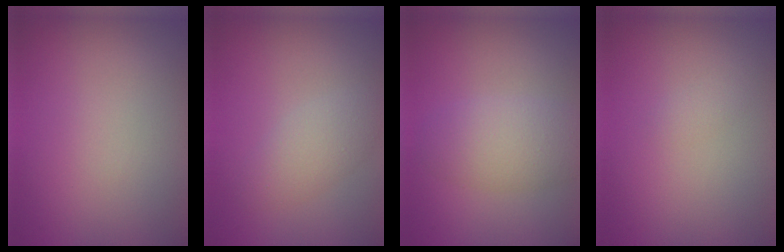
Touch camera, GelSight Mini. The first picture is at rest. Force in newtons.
{"total": 2.5, "press": 2.5, "slide": 0.0}
{"total": 3.8, "press": 3.8, "slide": 0.2}
{"total": 0.6, "press": 0.6, "slide": 0.0}